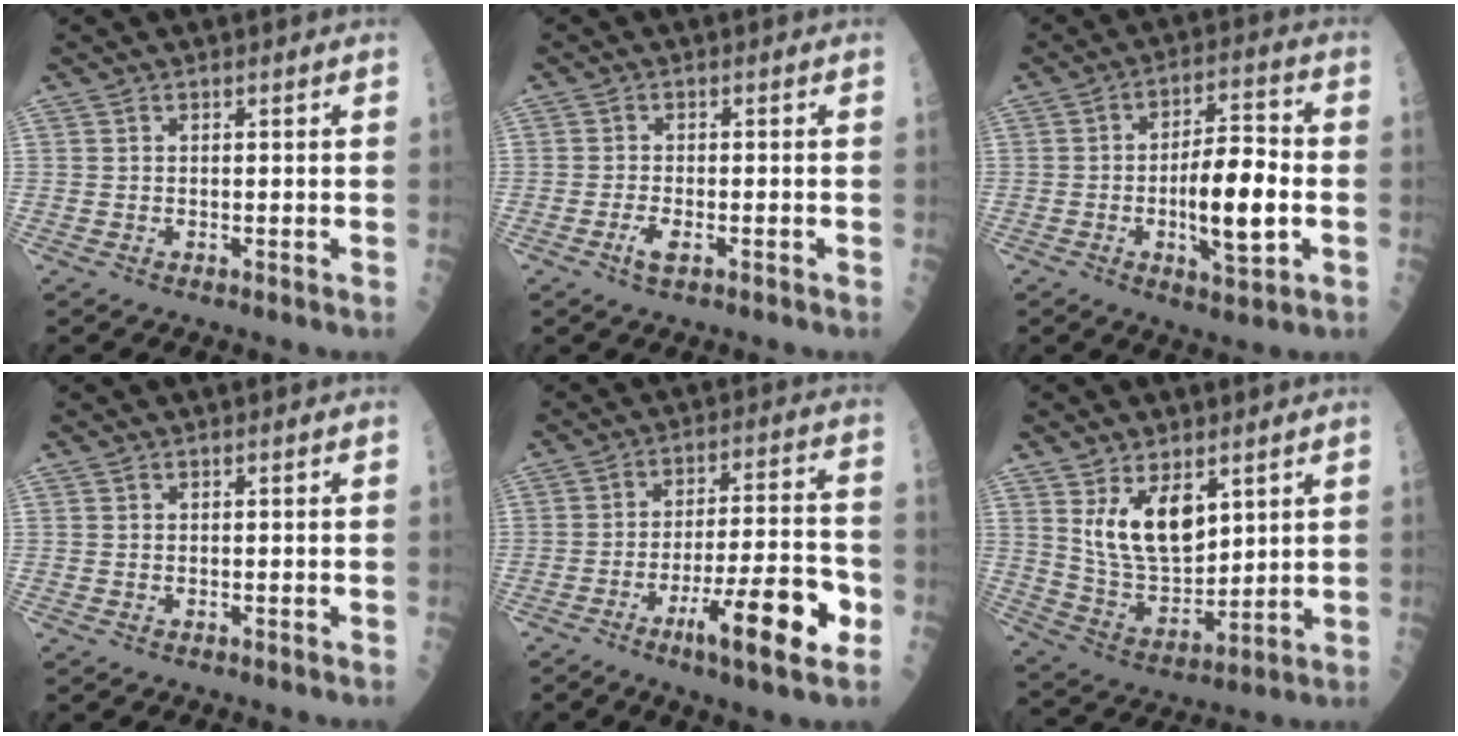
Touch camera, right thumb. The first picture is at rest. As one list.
[{"total": 2.8, "force": [-1.3, 1.0, 2.3], "torque": [-0.045, 0.003, -0.025]}, {"total": 12.9, "force": [-2.0, 4.5, 11.9], "torque": [-0.177, 0.019, -0.032]}, {"total": 0.0}, {"total": 15.9, "force": [-6.4, 3.0, 14.3], "torque": [-0.224, 0.023, -0.097]}, {"total": 12.1, "force": [5.2, 6.4, 8.8], "torque": [-0.129, -0.034, 0.115]}]